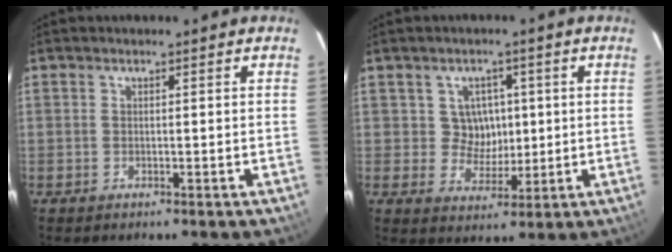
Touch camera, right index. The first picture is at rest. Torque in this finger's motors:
{"motor_torque": [-0.16, -0.06, 0.00, 0.00]}